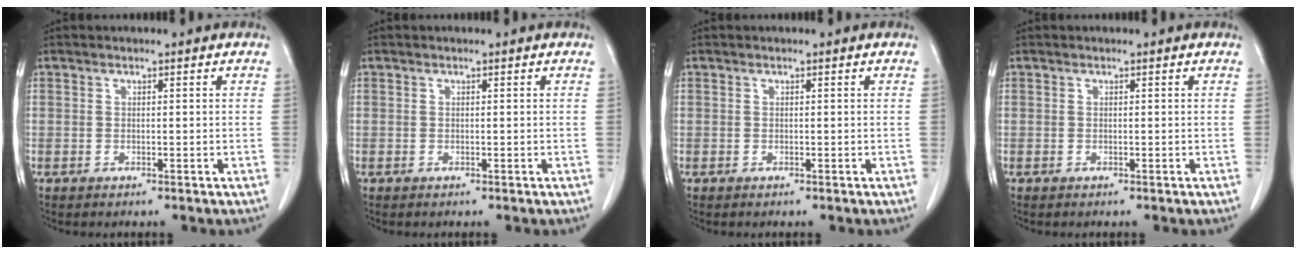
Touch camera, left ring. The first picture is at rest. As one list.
[{"total": 0.0}, {"total": 0.0}, {"total": 0.0}]